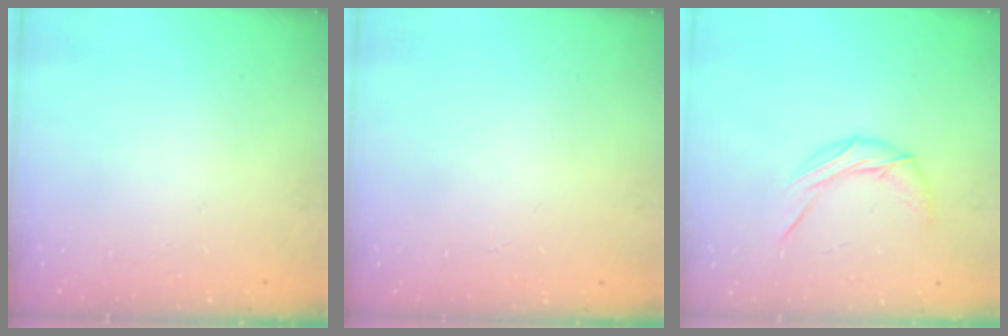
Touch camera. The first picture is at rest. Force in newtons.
{"total": 0.0}
{"total": 9.0, "press": 9.0, "slide": 0.7}